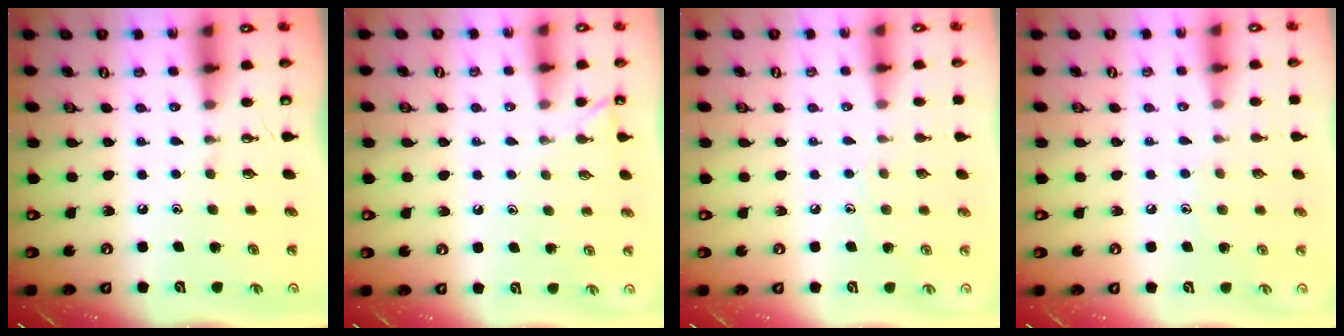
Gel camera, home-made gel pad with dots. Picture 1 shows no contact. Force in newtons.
{"total": 2.2, "press": 2.2, "slide": 0.3}
{"total": 3.8, "press": 3.8, "slide": 0.4}
{"total": 5.2, "press": 5.2, "slide": 0.6}